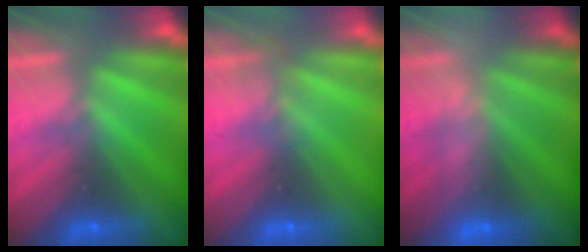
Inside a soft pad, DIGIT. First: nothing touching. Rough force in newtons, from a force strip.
{"total": 2.2}
{"total": 2.4}